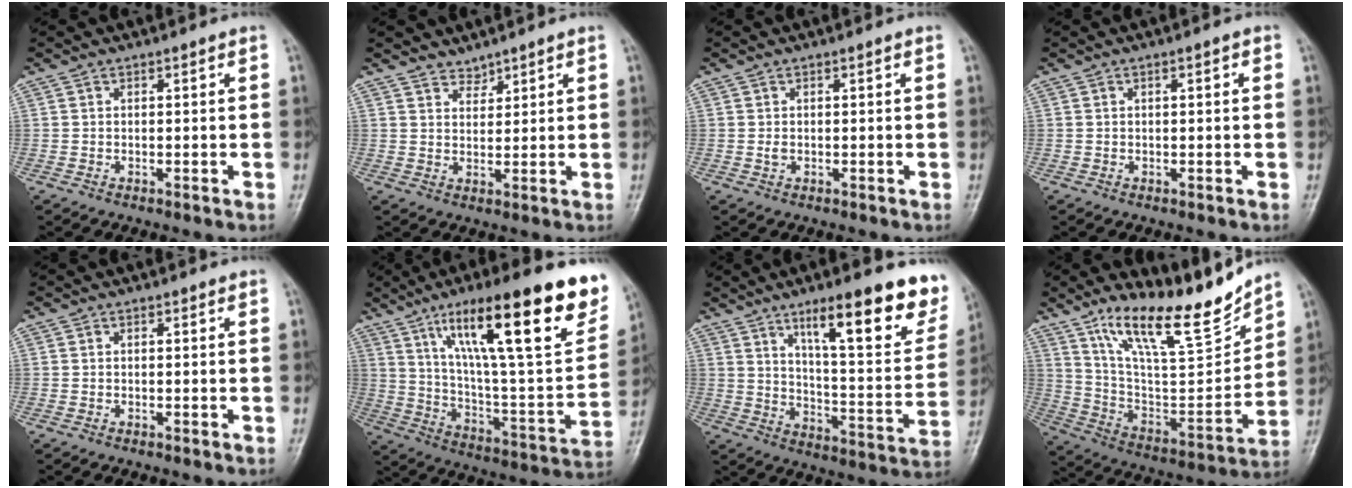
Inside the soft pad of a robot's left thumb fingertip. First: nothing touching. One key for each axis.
{"total": 2.5, "fx": 2.3, "fy": 1.1, "fz": -0.4, "tx": 0.027, "ty": -0.016, "tz": 0.036}
{"total": 0.8, "fx": 0.1, "fy": 0.7, "fz": 0.4, "tx": -0.005, "ty": 0.004, "tz": 0.005}
{"total": 1.3, "fx": 0.3, "fy": 0.3, "fz": 1.2, "tx": -0.018, "ty": 0.002, "tz": 0.004}
{"total": 0.0}
{"total": 30.9, "fx": 16.6, "fy": 7.0, "fz": 25.1, "tx": -0.365, "ty": -0.038, "tz": 0.269}
{"total": 22.1, "fx": 13.6, "fy": 5.6, "fz": 16.4, "tx": -0.190, "ty": -0.061, "tz": 0.206}
{"total": 20.4, "fx": 15.5, "fy": 4.9, "fz": 12.3, "tx": -0.162, "ty": -0.091, "tz": 0.275}